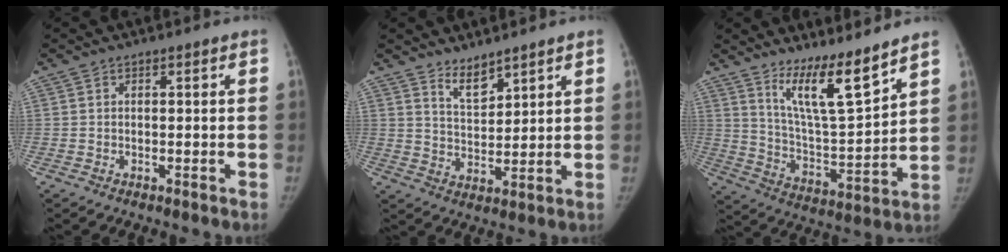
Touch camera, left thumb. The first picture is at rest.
{"total": 4.8, "force": [4.1, 1.5, 2.0], "torque": [-0.021, -0.041, 0.081]}
{"total": 12.6, "force": [9.5, 1.5, 8.1], "torque": [-0.127, -0.084, 0.177]}